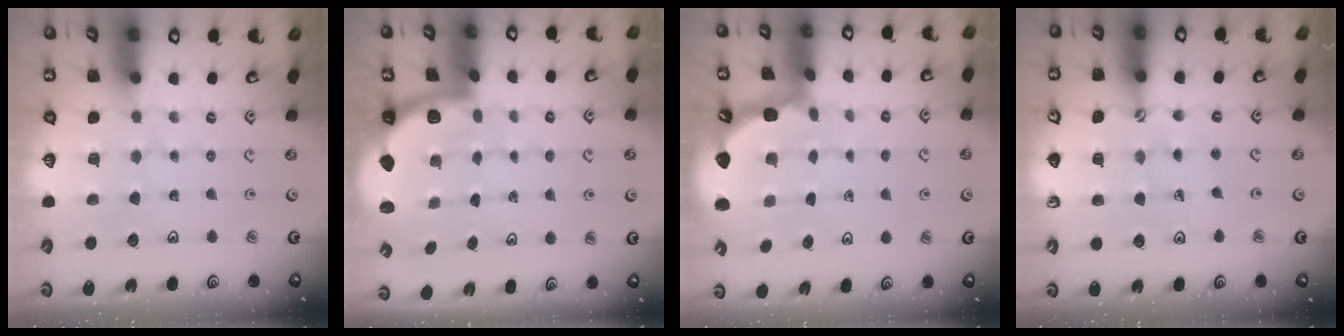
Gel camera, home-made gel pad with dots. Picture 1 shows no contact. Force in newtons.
{"total": 2.0, "press": 2.0, "slide": 0.5}
{"total": 1.9, "press": 1.9, "slide": 0.2}
{"total": 2.2, "press": 1.4, "slide": 1.6}